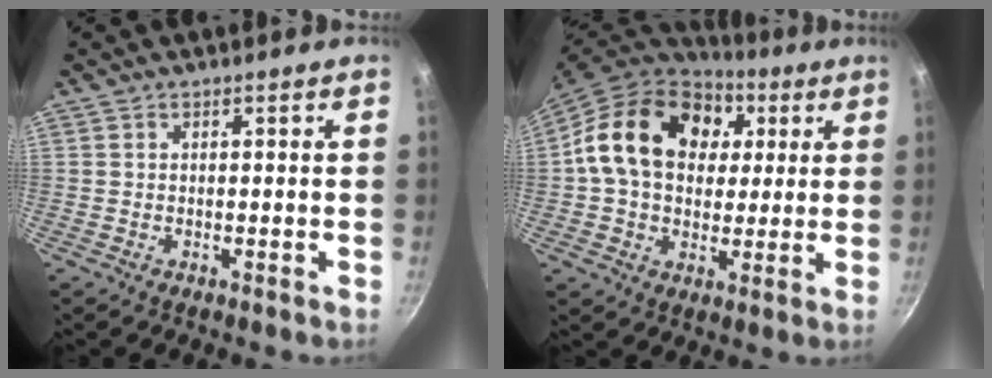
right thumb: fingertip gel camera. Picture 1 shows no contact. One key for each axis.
{"total": 20.1, "fx": 5.1, "fy": 14.8, "fz": 12.6, "tx": -0.198, "ty": 0.011, "tz": 0.074}